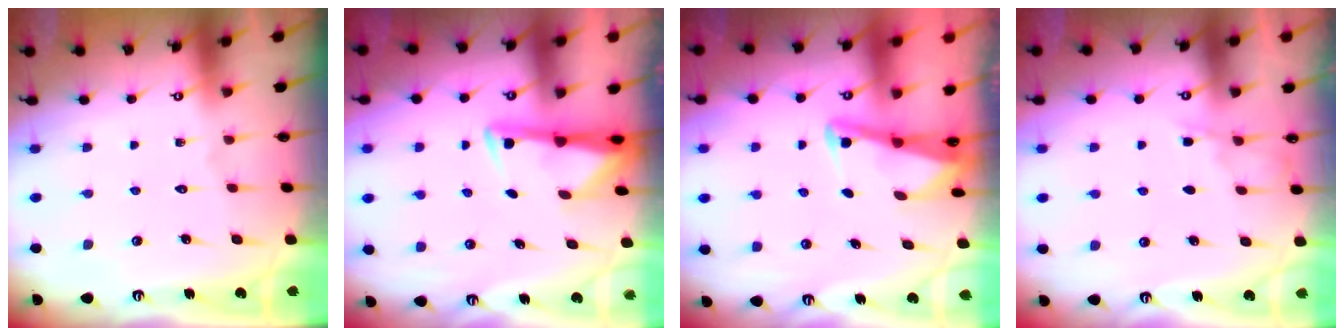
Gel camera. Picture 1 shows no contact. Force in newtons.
{"total": 2.8, "press": 2.7, "slide": 0.5}
{"total": 2.9, "press": 2.8, "slide": 0.4}
{"total": 3.7, "press": 3.7, "slide": 0.4}